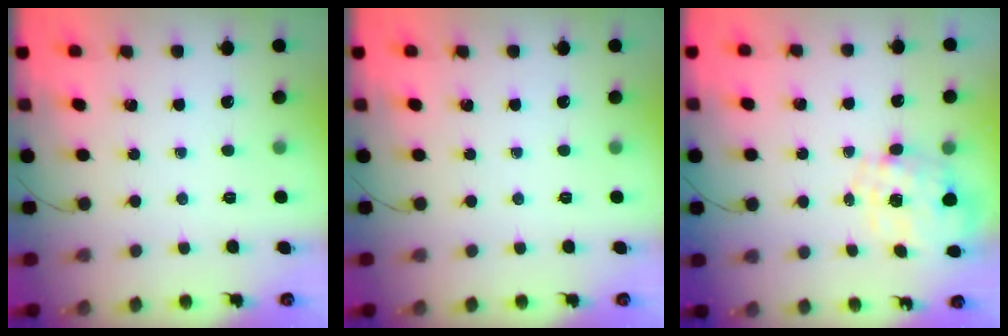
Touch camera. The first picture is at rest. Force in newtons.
{"total": 0.0}
{"total": 2.1, "press": 1.8, "slide": 1.0}